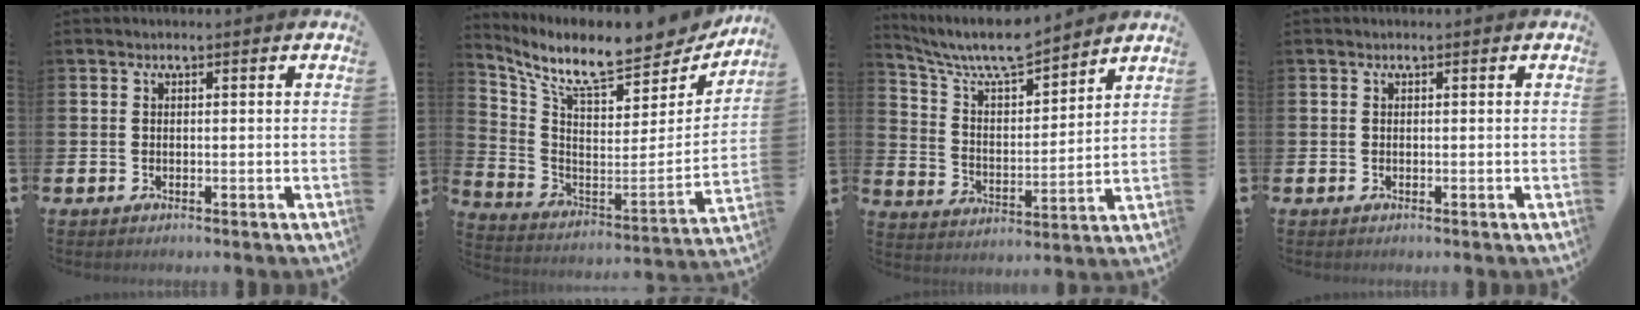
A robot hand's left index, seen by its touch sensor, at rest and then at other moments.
{"total": 10.1, "force": [8.7, 2.4, 4.4], "torque": [-0.113, -0.072, 0.143]}
{"total": 8.7, "force": [8.1, 1.4, 3.0], "torque": [-0.093, -0.050, 0.143]}
{"total": 0.0}